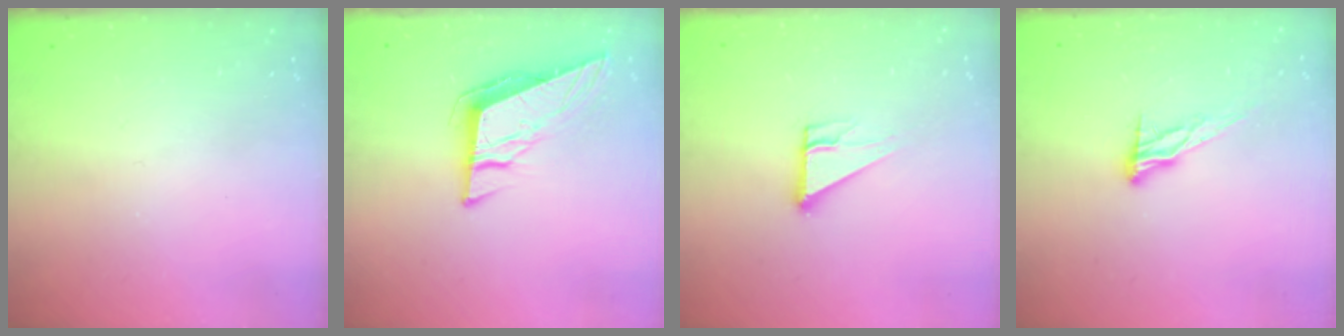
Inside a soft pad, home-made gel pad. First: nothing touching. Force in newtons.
{"total": 10.2, "press": 10.0, "slide": 1.6}
{"total": 5.1, "press": 5.0, "slide": 0.4}
{"total": 8.2, "press": 8.2, "slide": 0.2}